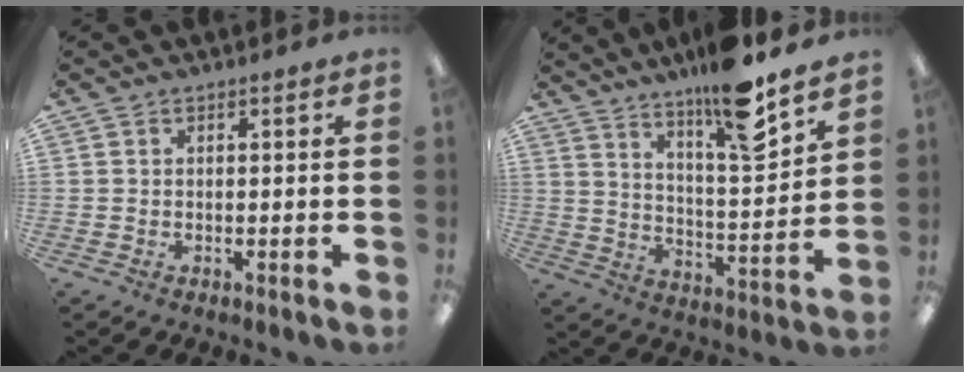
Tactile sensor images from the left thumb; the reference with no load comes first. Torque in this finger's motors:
{"motor_torque": [1.95, -0.10, 2.45, -0.32, 0.22]}